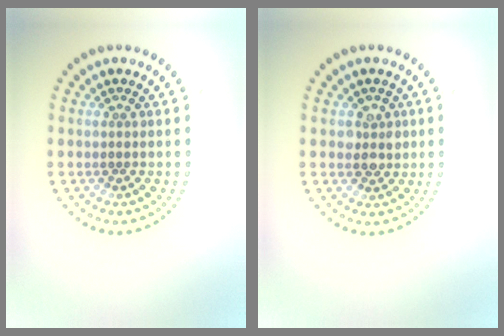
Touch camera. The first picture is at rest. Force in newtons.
{"total": 2.3, "press": 2.1, "slide": 0.9}